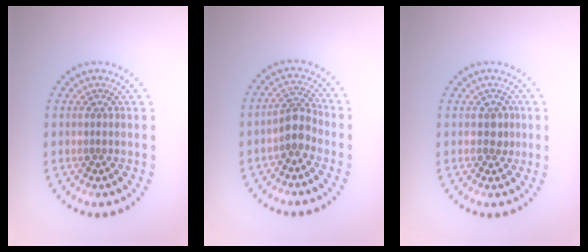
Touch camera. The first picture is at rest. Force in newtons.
{"total": 2.5, "press": 2.1, "slide": 1.3}
{"total": 1.2, "press": 1.1, "slide": 0.4}